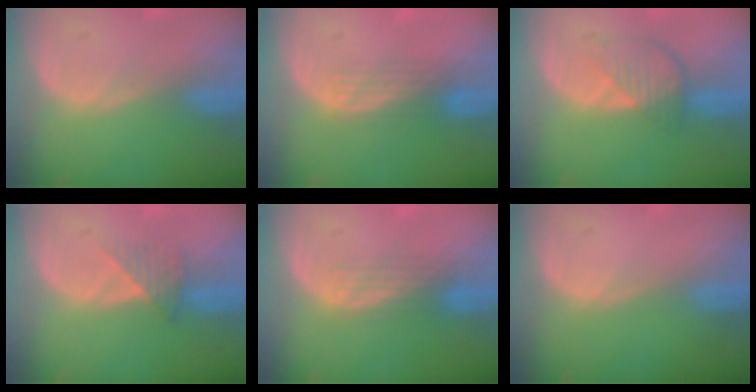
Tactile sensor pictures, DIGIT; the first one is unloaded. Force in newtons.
{"total": 2.9, "press": 2.8, "slide": 1.0}
{"total": 4.6, "press": 4.2, "slide": 2.0}
{"total": 3.4, "press": 3.1, "slide": 1.4}
{"total": 2.9, "press": 2.7, "slide": 1.2}
{"total": 0.0}